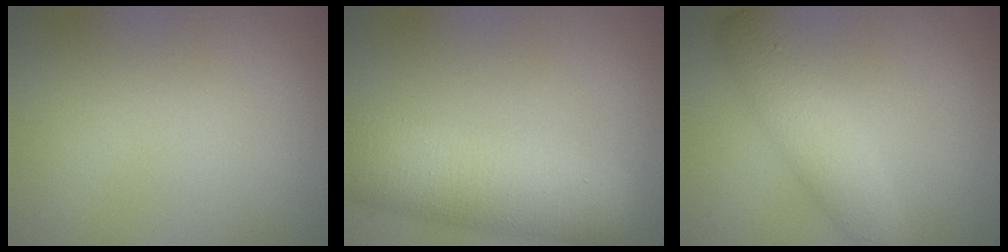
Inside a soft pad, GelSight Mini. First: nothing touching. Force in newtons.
{"total": 7.4, "press": 7.4, "slide": 0.3}
{"total": 3.7, "press": 3.7, "slide": 0.0}